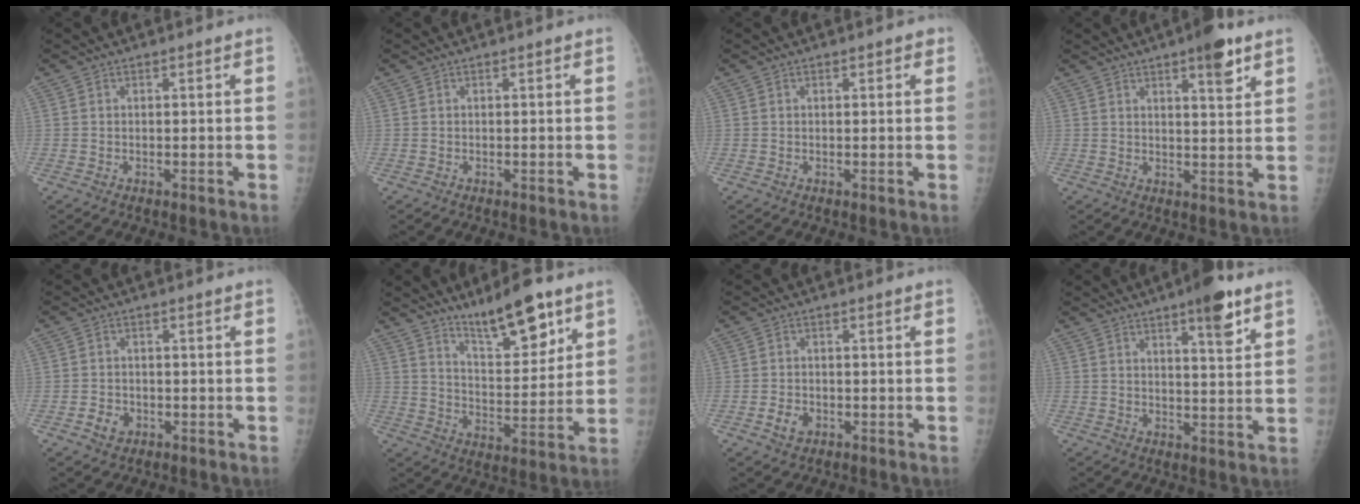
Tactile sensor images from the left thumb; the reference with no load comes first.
{"total": 0.0}
{"total": 1.0, "force": [0.5, 0.6, 0.7], "torque": [-0.001, 0.001, 0.002]}
{"total": 6.9, "force": [4.2, 1.7, 5.2], "torque": [-0.064, -0.022, 0.057]}
{"total": 2.9, "force": [-1.3, 2.3, 1.2], "torque": [-0.010, 0.007, -0.018]}
{"total": 13.2, "force": [9.0, 3.8, 8.9], "torque": [-0.117, -0.061, 0.153]}
{"total": 2.9, "force": [-1.3, 2.1, 1.5], "torque": [-0.019, 0.005, -0.019]}
{"total": 8.1, "force": [4.9, 1.8, 6.3], "torque": [-0.080, -0.026, 0.068]}